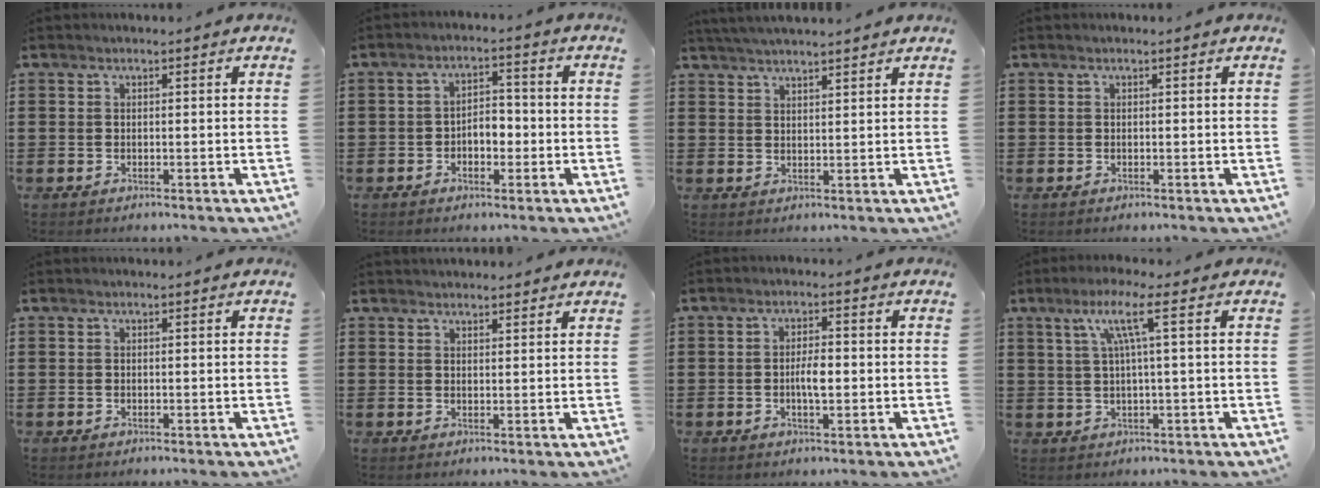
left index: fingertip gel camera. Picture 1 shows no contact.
{"total": 3.6, "force": [-1.3, 2.1, 2.6], "torque": [-0.051, 0.007, -0.028]}
{"total": 3.0, "force": [2.9, -0.4, 0.6], "torque": [-0.018, -0.005, 0.053]}
{"total": 0.0}
{"total": 0.0}
{"total": 1.8, "force": [1.8, 0.1, 0.0], "torque": [-0.003, 0.000, 0.035]}
{"total": 3.7, "force": [-0.4, 1.2, 3.5], "torque": [-0.057, 0.001, -0.011]}
{"total": 6.4, "force": [2.0, 0.0, 6.0], "torque": [-0.122, 0.002, 0.027]}